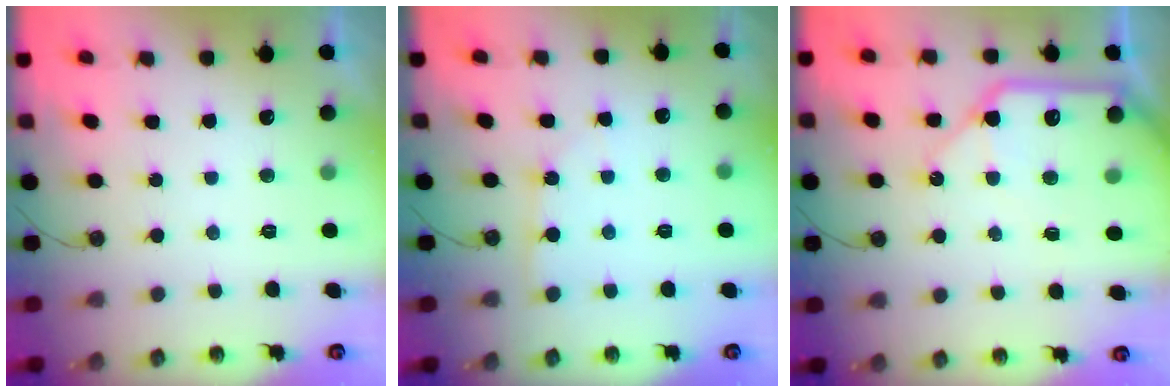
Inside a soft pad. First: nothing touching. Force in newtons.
{"total": 2.6, "press": 2.6, "slide": 0.3}
{"total": 14.0, "press": 13.9, "slide": 1.7}